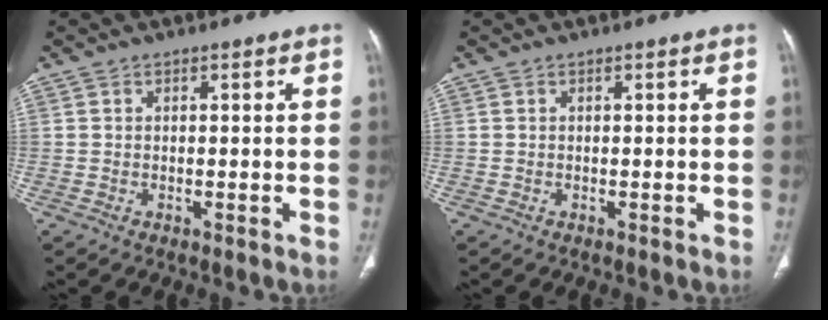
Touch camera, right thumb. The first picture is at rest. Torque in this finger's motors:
{"motor_torque": [-0.02, -0.23, 0.57, -0.11, -0.02]}